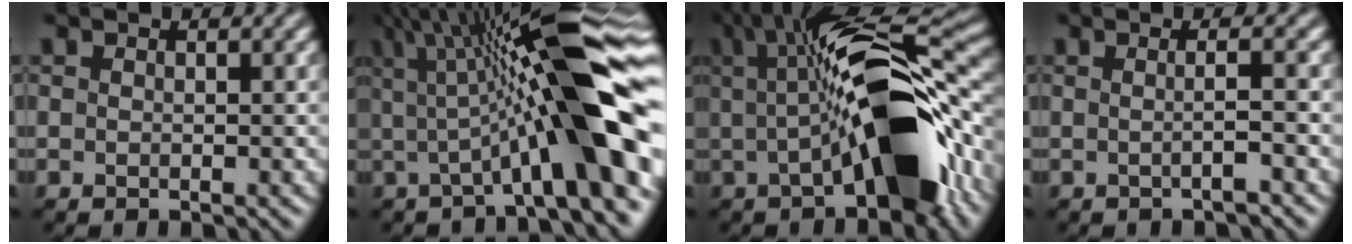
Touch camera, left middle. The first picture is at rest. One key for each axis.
{"total": 13.4, "fx": 0.8, "fy": 2.4, "fz": 13.1, "tx": -0.187, "ty": 0.020, "tz": 0.009}
{"total": 13.0, "fx": -0.1, "fy": 4.1, "fz": 12.3, "tx": -0.176, "ty": 0.018, "tz": -0.013}
{"total": 2.3, "fx": -0.2, "fy": 0.6, "fz": 2.2, "tx": -0.028, "ty": 0.000, "tz": -0.013}